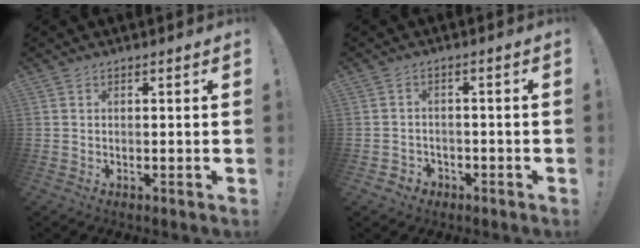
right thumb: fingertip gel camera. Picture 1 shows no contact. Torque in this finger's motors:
{"motor_torque": [-0.22, -0.18, -0.22, -0.06, 0.00]}